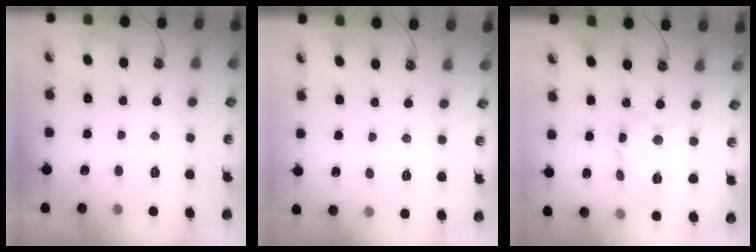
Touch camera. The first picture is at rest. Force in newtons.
{"total": 3.6, "press": 3.6, "slide": 0.5}
{"total": 12.0, "press": 12.0, "slide": 1.0}